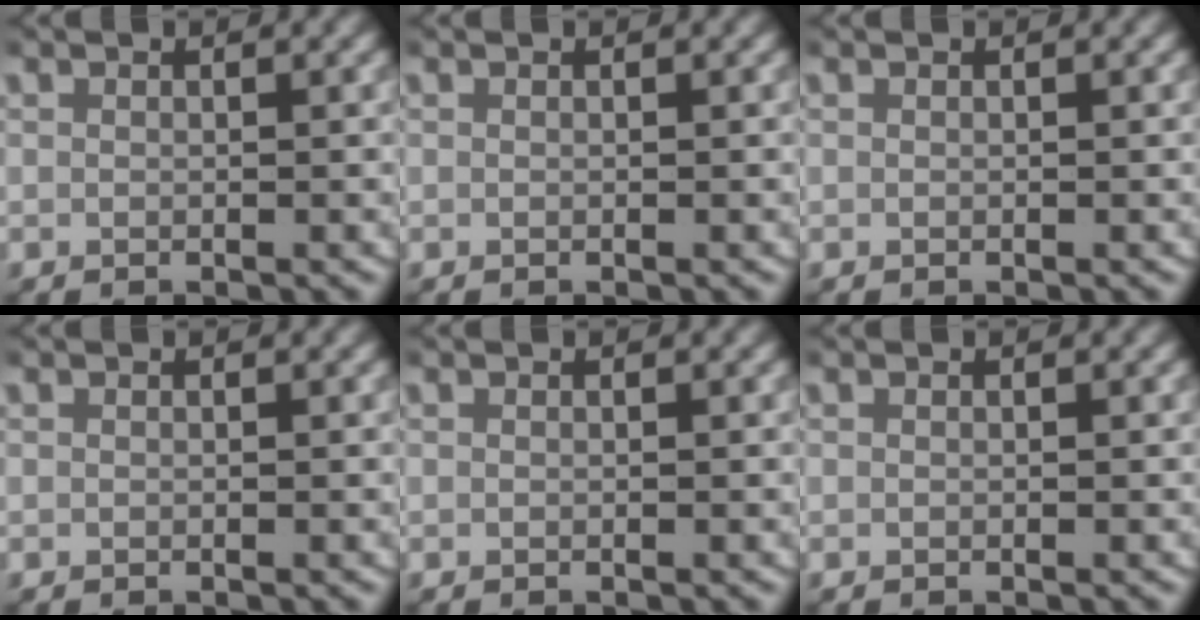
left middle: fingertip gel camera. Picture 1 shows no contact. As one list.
[{"total": 0.0}, {"total": 0.0}, {"total": 0.0}, {"total": 0.0}, {"total": 0.0}]